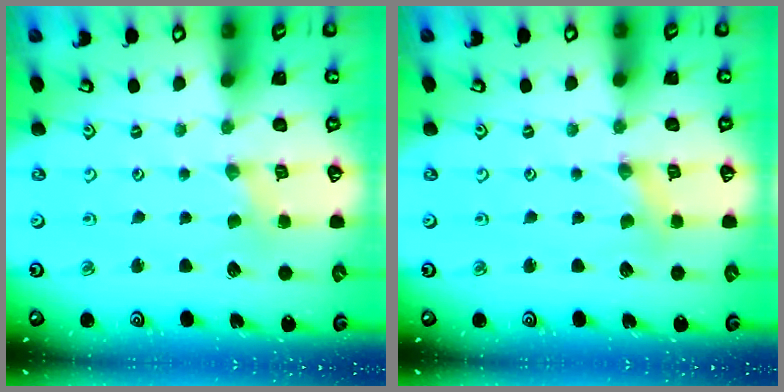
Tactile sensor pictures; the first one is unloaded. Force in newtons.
{"total": 0.5, "press": 0.5, "slide": 0.1}